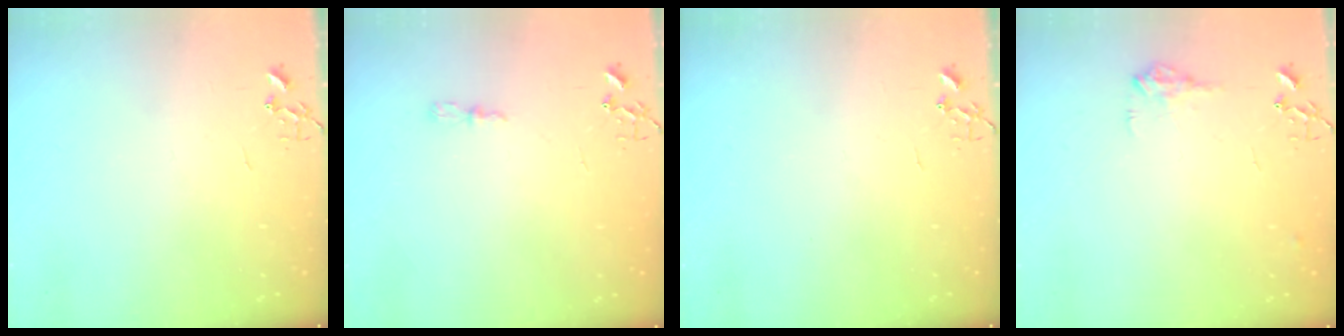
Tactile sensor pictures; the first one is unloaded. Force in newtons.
{"total": 3.5, "press": 3.5, "slide": 0.5}
{"total": 0.0}
{"total": 8.1, "press": 8.1, "slide": 0.3}